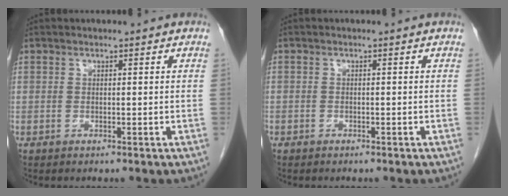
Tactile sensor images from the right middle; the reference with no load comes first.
{"total": 0.8, "force": [-0.6, 0.5, 0.1], "torque": [-0.007, 0.003, -0.011]}